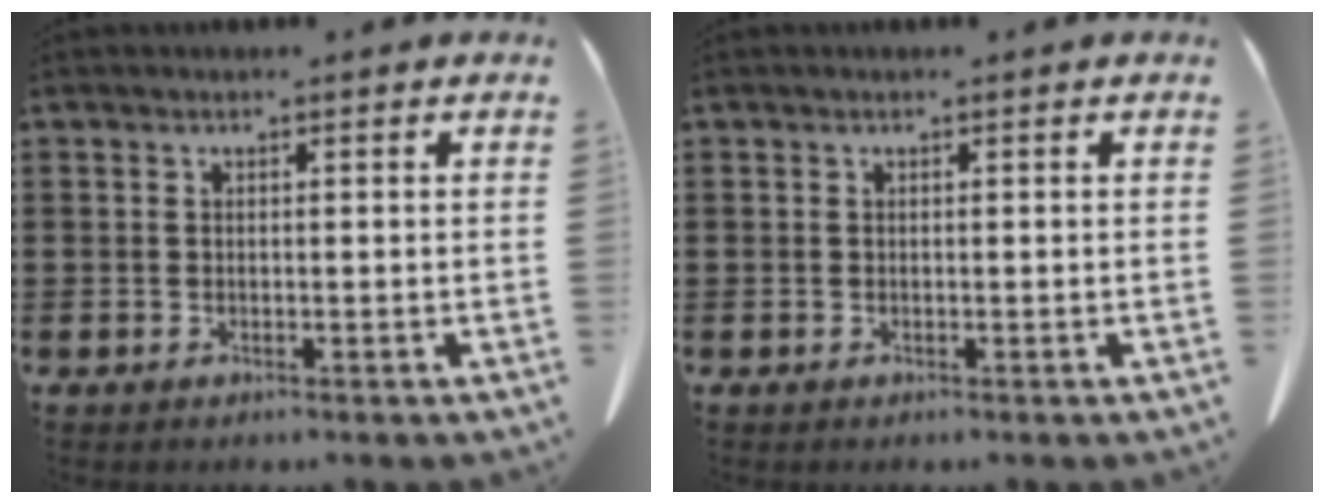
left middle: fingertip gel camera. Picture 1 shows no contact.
{"total": 0.0}